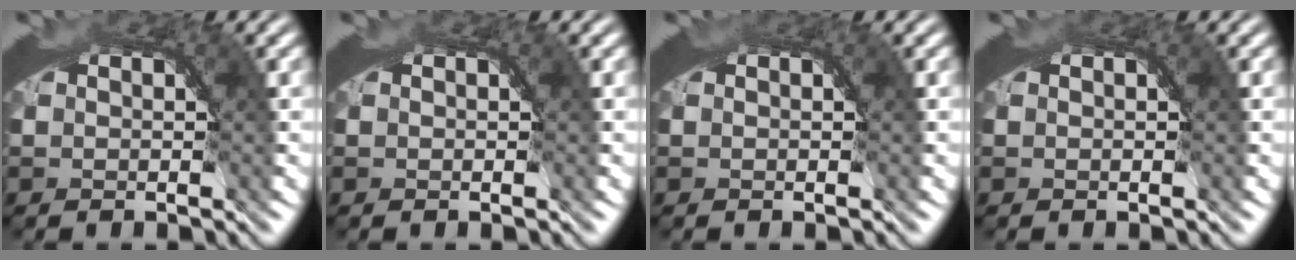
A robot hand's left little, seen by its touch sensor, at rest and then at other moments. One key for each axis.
{"total": 0.0}
{"total": 0.7, "fx": 0.3, "fy": 0.3, "fz": 0.6, "tx": -0.010, "ty": 0.001, "tz": 0.005}
{"total": 0.6, "fx": 0.2, "fy": 0.2, "fz": 0.5, "tx": -0.009, "ty": 0.001, "tz": 0.004}